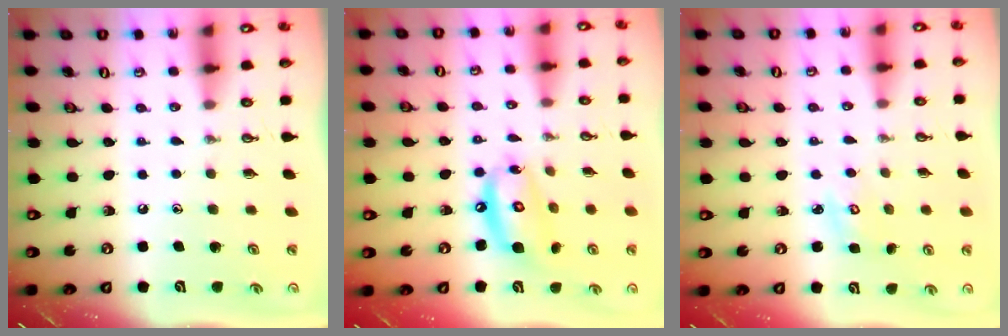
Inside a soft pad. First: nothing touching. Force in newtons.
{"total": 12.4, "press": 12.3, "slide": 1.3}
{"total": 3.1, "press": 3.1, "slide": 0.3}